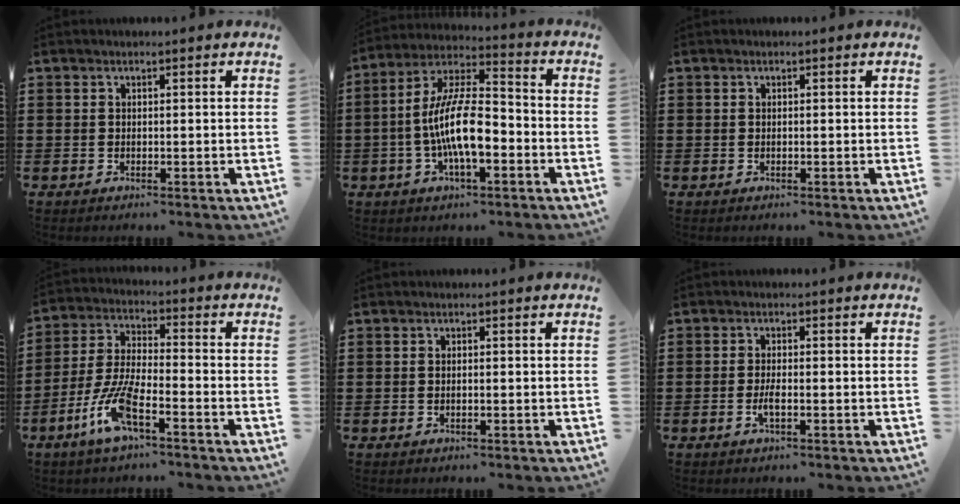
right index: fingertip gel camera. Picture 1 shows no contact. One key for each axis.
{"total": 12.0, "fx": -3.0, "fy": 4.4, "fz": 10.7, "tx": -0.227, "ty": -0.002, "tz": -0.058}
{"total": 0.0}
{"total": 8.8, "fx": -5.1, "fy": 1.5, "fz": 6.9, "tx": -0.173, "ty": -0.019, "tz": -0.103}
{"total": 0.6, "fx": -0.2, "fy": 0.1, "fz": 0.5, "tx": -0.011, "ty": -0.004, "tz": -0.002}
{"total": 2.3, "fx": -0.8, "fy": 0.3, "fz": 2.1, "tx": -0.047, "ty": -0.005, "tz": -0.016}